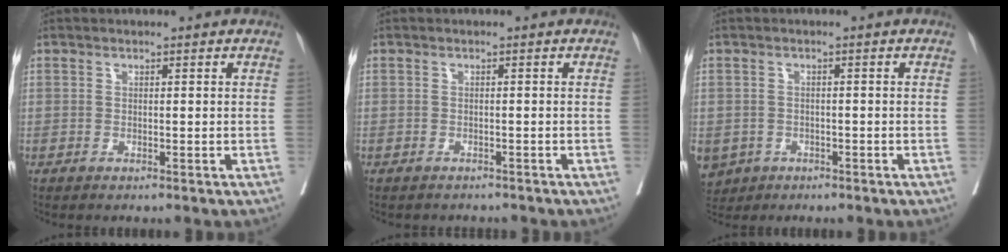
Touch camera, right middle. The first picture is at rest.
{"total": 2.9, "force": [-2.6, 1.1, 0.4], "torque": [-0.010, -0.002, -0.035]}
{"total": 7.6, "force": [-3.7, 6.2, 2.4], "torque": [-0.068, -0.001, -0.053]}